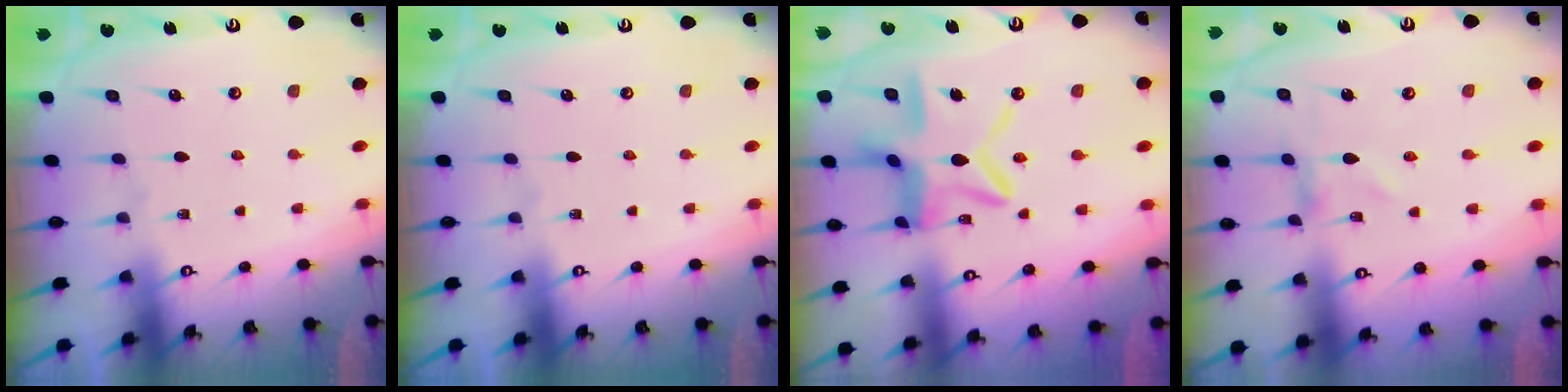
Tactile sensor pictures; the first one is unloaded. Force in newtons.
{"total": 0.0}
{"total": 13.2, "press": 13.2, "slide": 1.1}
{"total": 0.0}